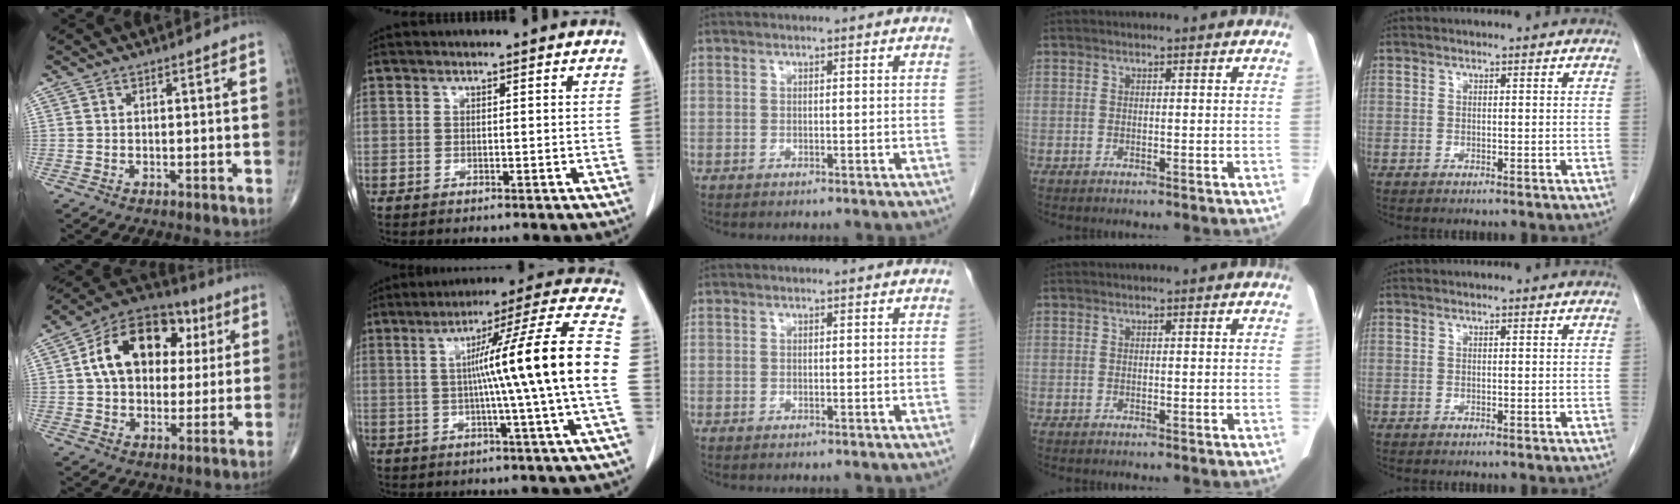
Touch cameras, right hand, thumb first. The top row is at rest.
{"thumb": {"total": 18.9, "force": [4.4, 13.0, 12.9], "torque": [-0.177, 0.016, 0.066]}, "index": {"total": 18.6, "force": [-0.4, -2.7, 18.4], "torque": [-0.260, 0.008, -0.021]}}